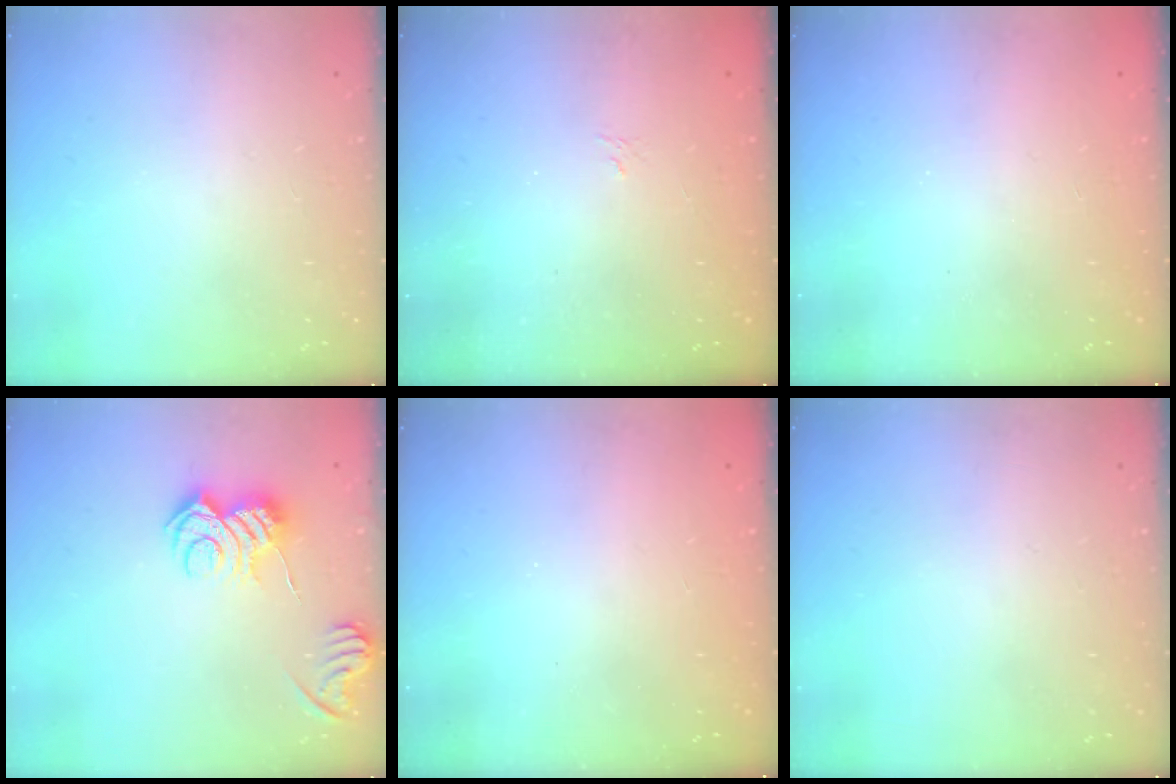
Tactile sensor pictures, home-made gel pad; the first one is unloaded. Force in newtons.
{"total": 1.1, "press": 0.4, "slide": 1.1}
{"total": 2.2, "press": 2.1, "slide": 0.7}
{"total": 9.5, "press": 9.5, "slide": 0.1}
{"total": 2.5, "press": 2.4, "slide": 0.8}
{"total": 0.0}